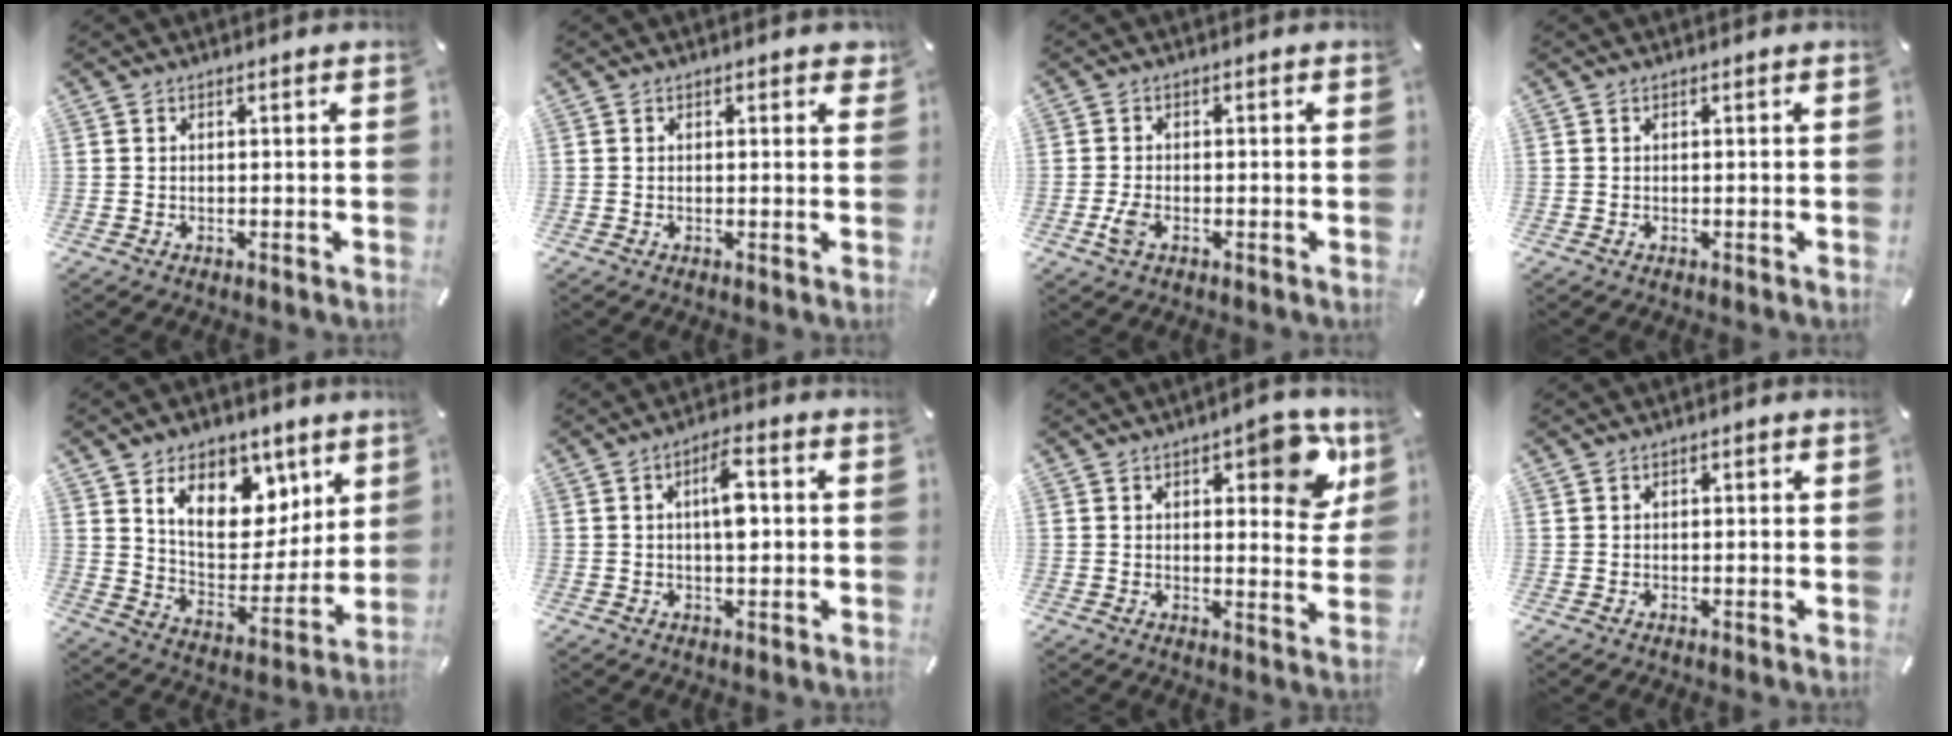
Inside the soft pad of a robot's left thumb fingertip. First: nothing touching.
{"total": 1.0, "force": [0.5, 0.6, 0.7], "torque": [0.000, -0.003, 0.004]}
{"total": 3.1, "force": [-1.3, 1.6, 2.4], "torque": [-0.060, -0.003, -0.027]}
{"total": 0.0}
{"total": 15.4, "force": [8.7, 10.4, 7.2], "torque": [-0.107, -0.054, 0.158]}
{"total": 7.0, "force": [0.8, 3.0, 6.3], "torque": [-0.096, 0.005, 0.008]}
{"total": 12.4, "force": [6.1, 5.3, 9.4], "torque": [-0.106, -0.029, 0.096]}
{"total": 0.6, "force": [0.2, 0.4, 0.3], "torque": [-0.006, 0.004, 0.003]}